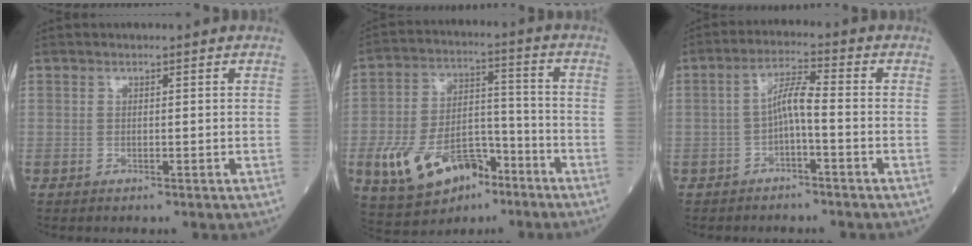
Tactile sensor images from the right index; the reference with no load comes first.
{"total": 14.4, "force": [-7.2, 7.4, 10.1], "torque": [-0.192, 0.011, -0.116]}
{"total": 4.5, "force": [-1.2, 0.5, 4.3], "torque": [-0.082, 0.017, -0.021]}